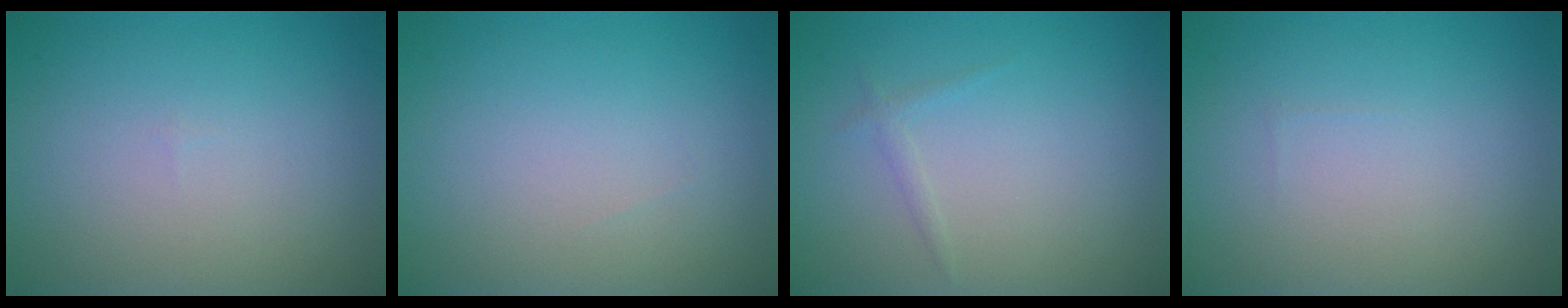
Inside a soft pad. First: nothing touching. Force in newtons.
{"total": 0.0}
{"total": 0.8, "press": 0.8, "slide": 0.1}
{"total": 0.0}